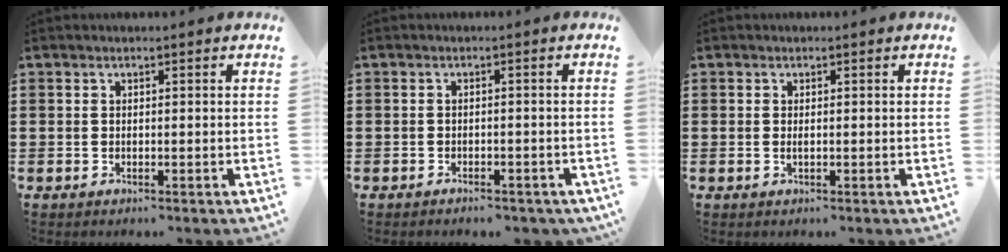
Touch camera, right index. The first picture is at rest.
{"total": 1.5, "force": [-1.4, 0.1, 0.2], "torque": [-0.009, 0.000, -0.030]}
{"total": 0.7, "force": [-0.1, 0.1, 0.7], "torque": [-0.012, -0.002, 0.000]}